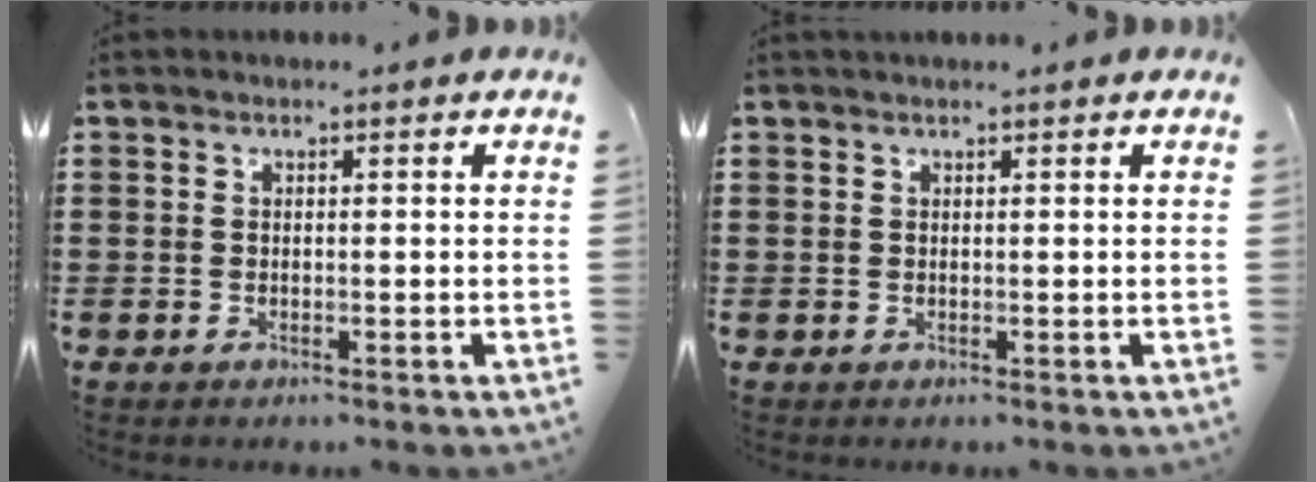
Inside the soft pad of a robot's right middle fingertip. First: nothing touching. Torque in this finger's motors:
{"motor_torque": [0.41, -0.53, 0.13, 0.03]}